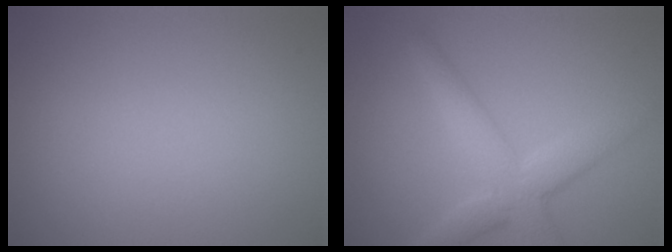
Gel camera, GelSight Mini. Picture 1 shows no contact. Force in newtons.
{"total": 4.5, "press": 4.5, "slide": 0.4}